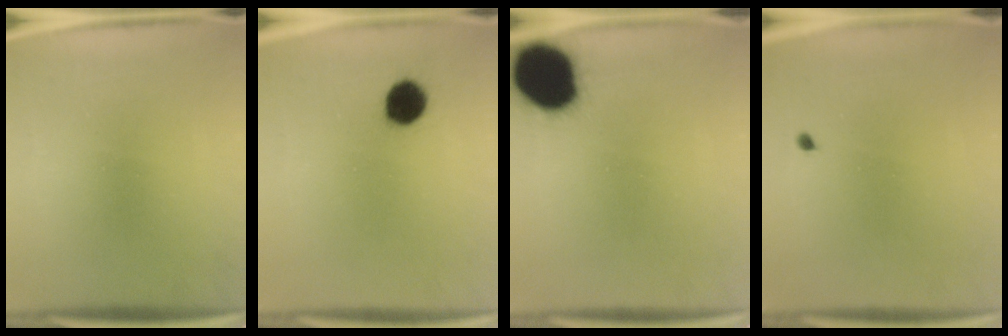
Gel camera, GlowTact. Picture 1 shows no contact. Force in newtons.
{"total": 6.2}
{"total": 18.5}
{"total": 0.5}